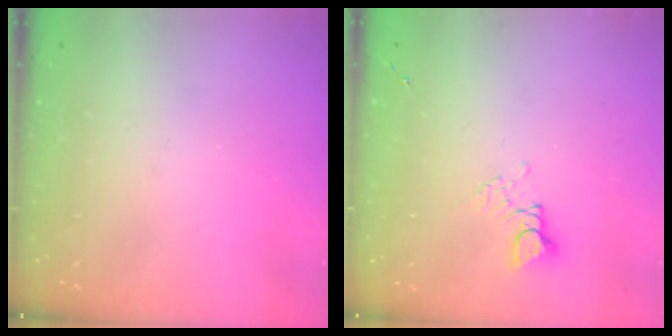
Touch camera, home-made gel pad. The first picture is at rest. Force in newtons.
{"total": 2.7, "press": 2.7, "slide": 0.2}